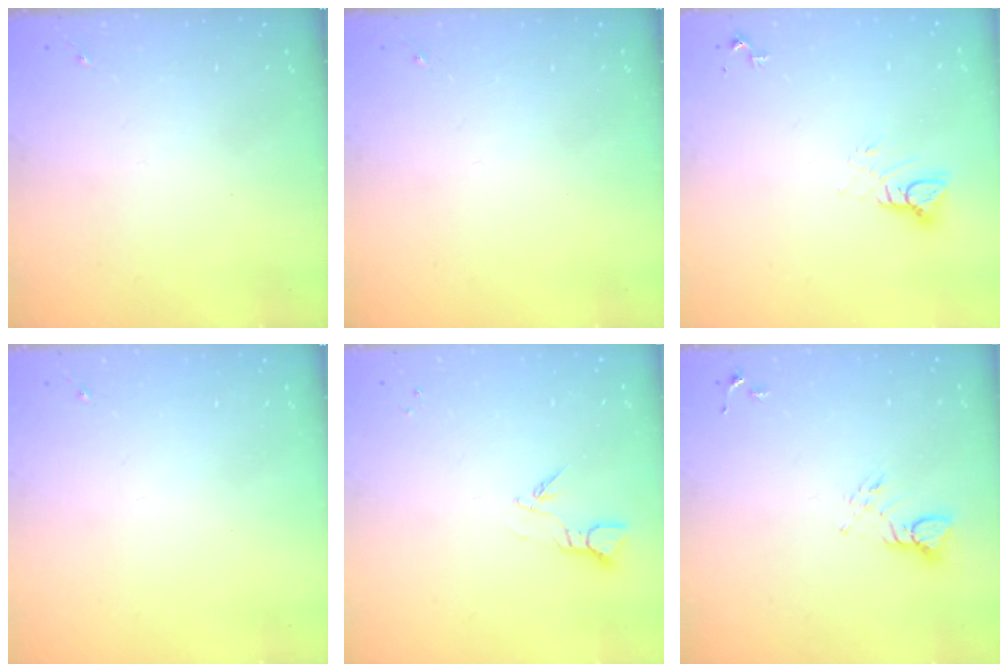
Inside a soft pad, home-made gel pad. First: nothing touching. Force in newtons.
{"total": 0.0}
{"total": 5.6, "press": 5.6, "slide": 0.4}
{"total": 0.0}
{"total": 3.2, "press": 3.1, "slide": 0.3}
{"total": 3.9, "press": 3.9, "slide": 0.5}